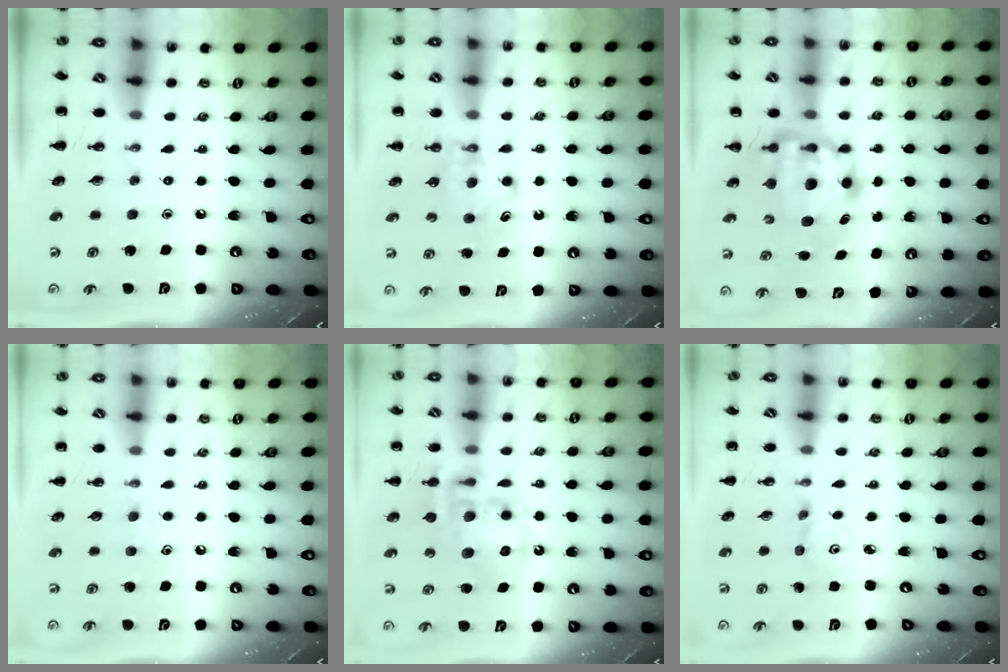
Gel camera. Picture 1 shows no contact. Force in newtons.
{"total": 5.0, "press": 4.9, "slide": 1.1}
{"total": 7.8, "press": 7.7, "slide": 1.6}
{"total": 4.6, "press": 4.4, "slide": 1.4}
{"total": 15.1, "press": 14.7, "slide": 3.1}
{"total": 1.6, "press": 1.5, "slide": 0.3}